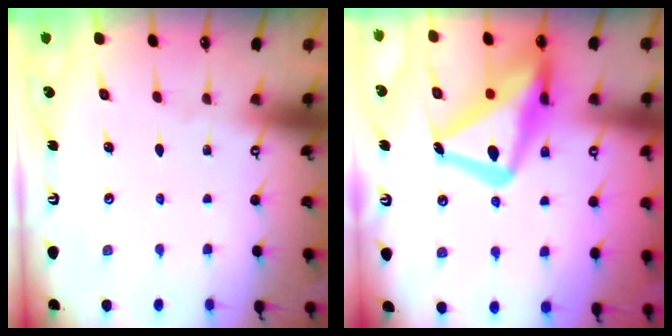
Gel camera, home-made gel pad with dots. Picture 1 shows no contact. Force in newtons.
{"total": 20.9, "press": 20.8, "slide": 1.8}